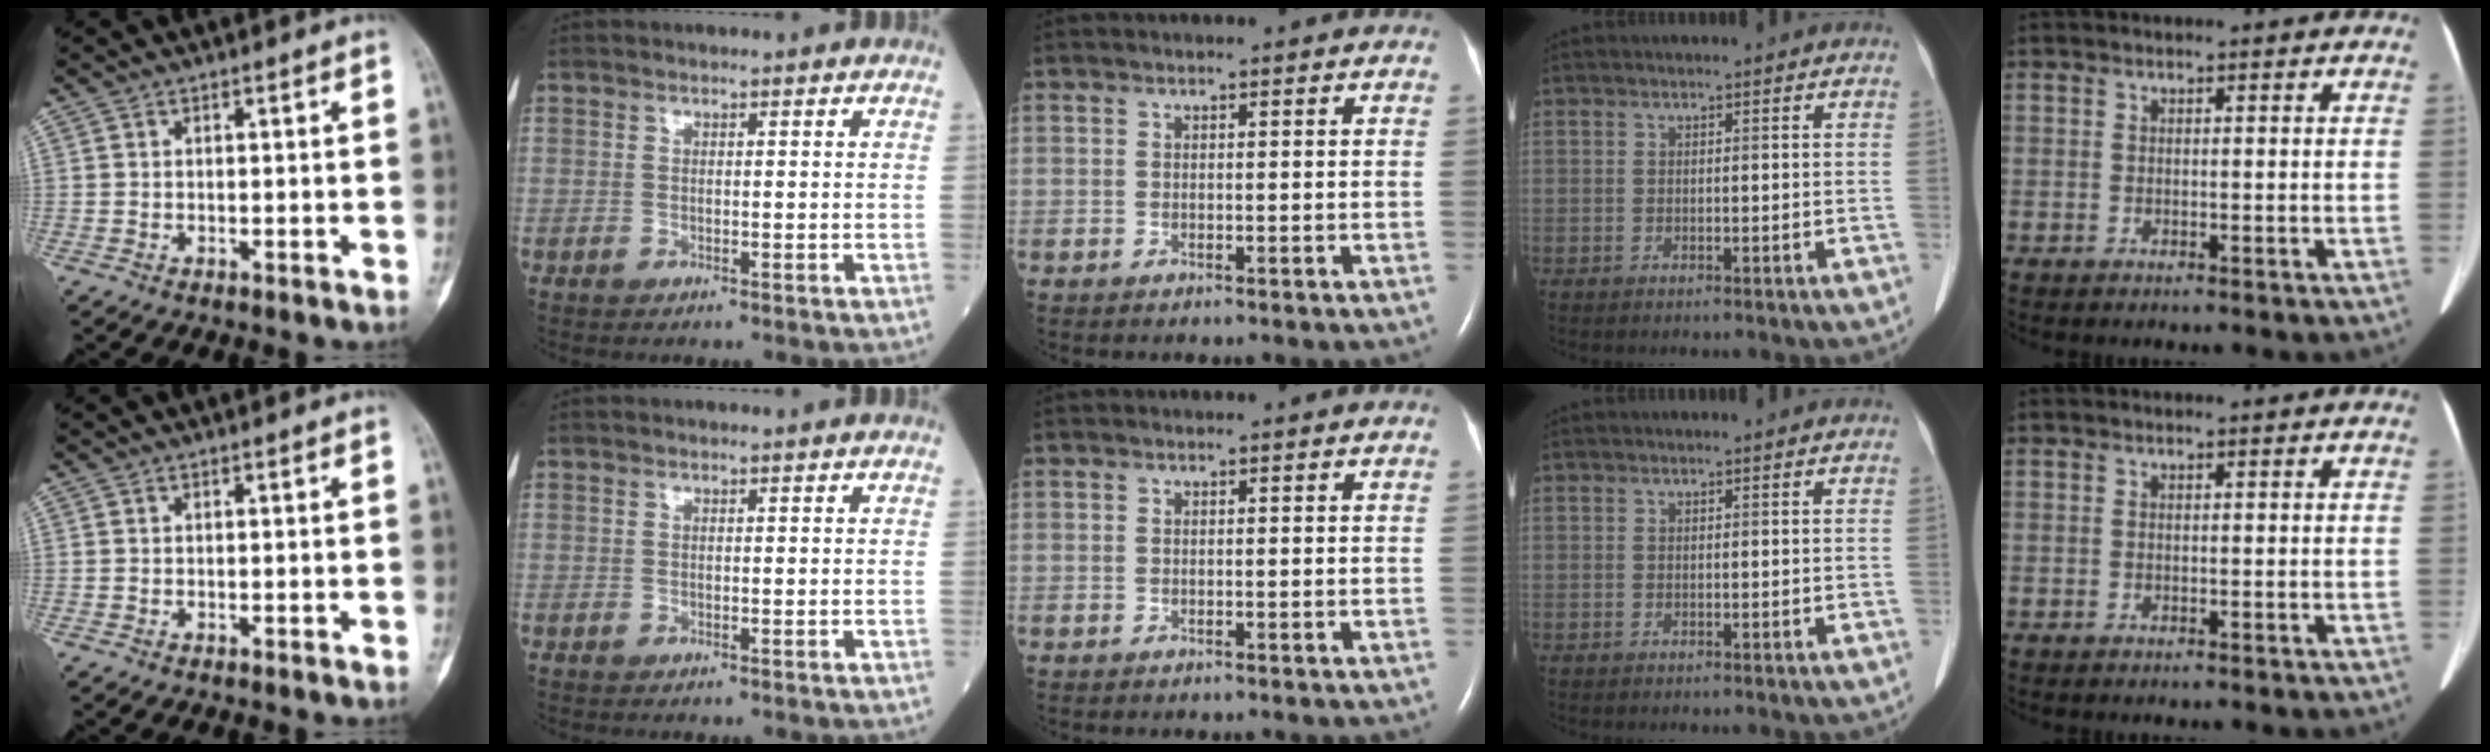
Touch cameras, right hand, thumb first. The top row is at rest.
{}